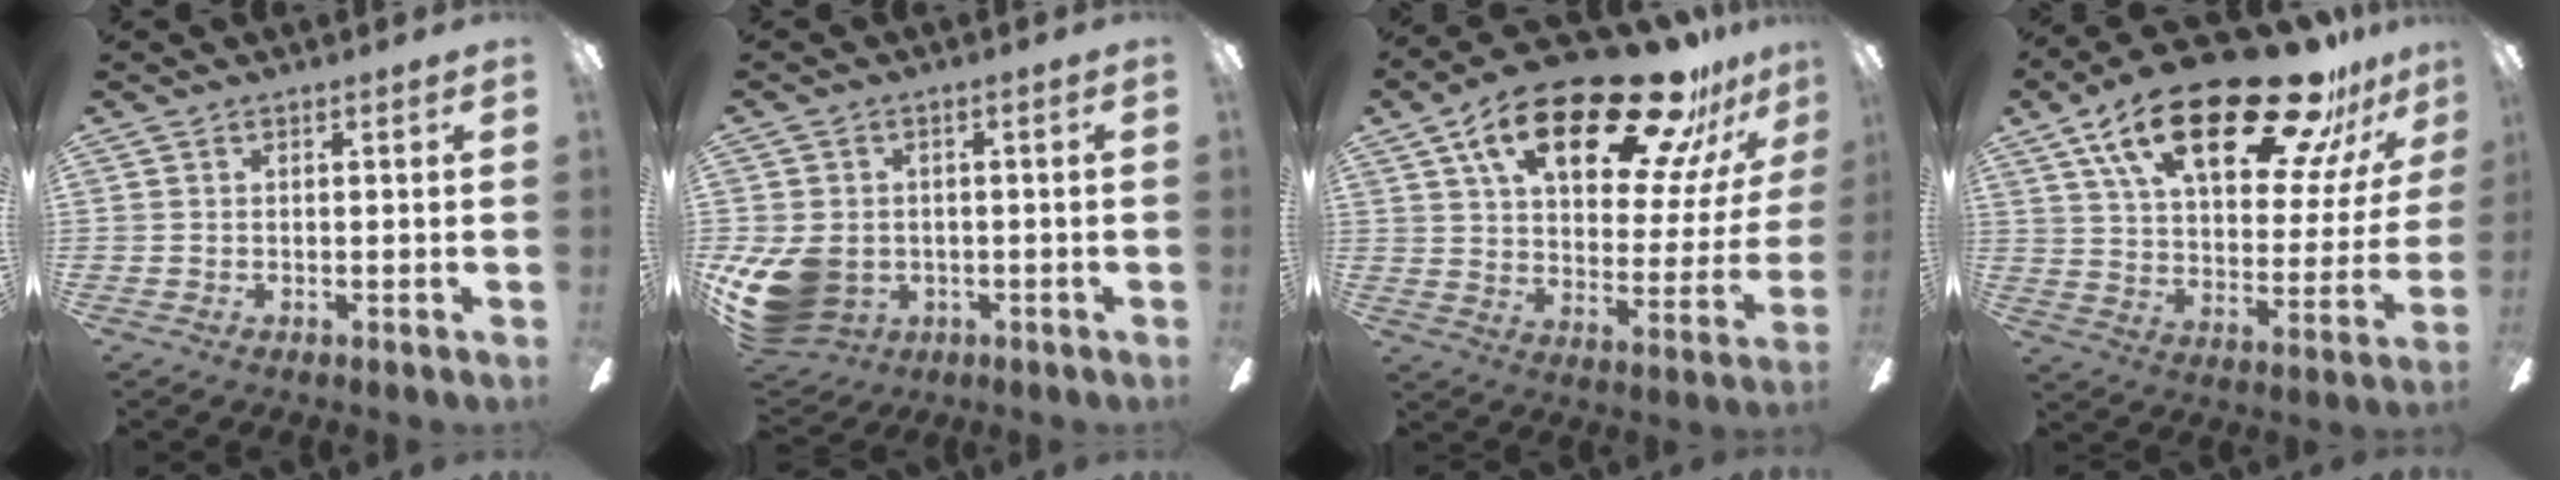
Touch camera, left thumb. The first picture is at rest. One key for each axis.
{"total": 11.7, "fx": -3.0, "fy": 9.3, "fz": 6.4, "tx": -0.144, "ty": 0.010, "tz": -0.053}
{"total": 27.7, "fx": 17.1, "fy": 11.1, "fz": 18.7, "tx": -0.285, "ty": -0.097, "tz": 0.278}
{"total": 29.7, "fx": 18.4, "fy": 11.5, "fz": 20.2, "tx": -0.323, "ty": -0.101, "tz": 0.302}